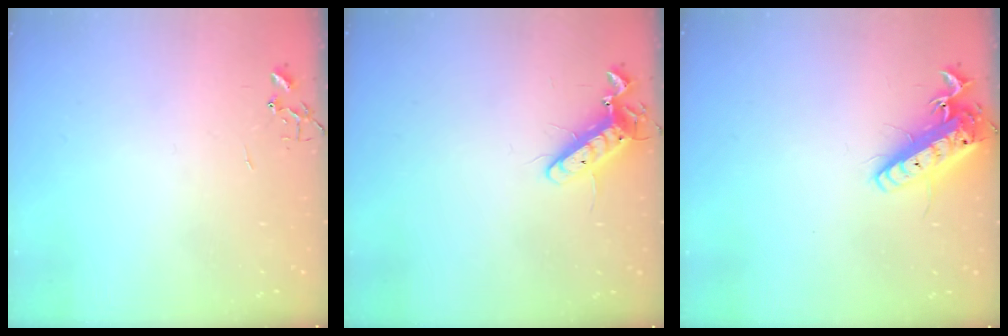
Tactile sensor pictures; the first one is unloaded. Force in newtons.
{"total": 11.6, "press": 11.5, "slide": 1.5}
{"total": 15.2, "press": 14.9, "slide": 3.0}